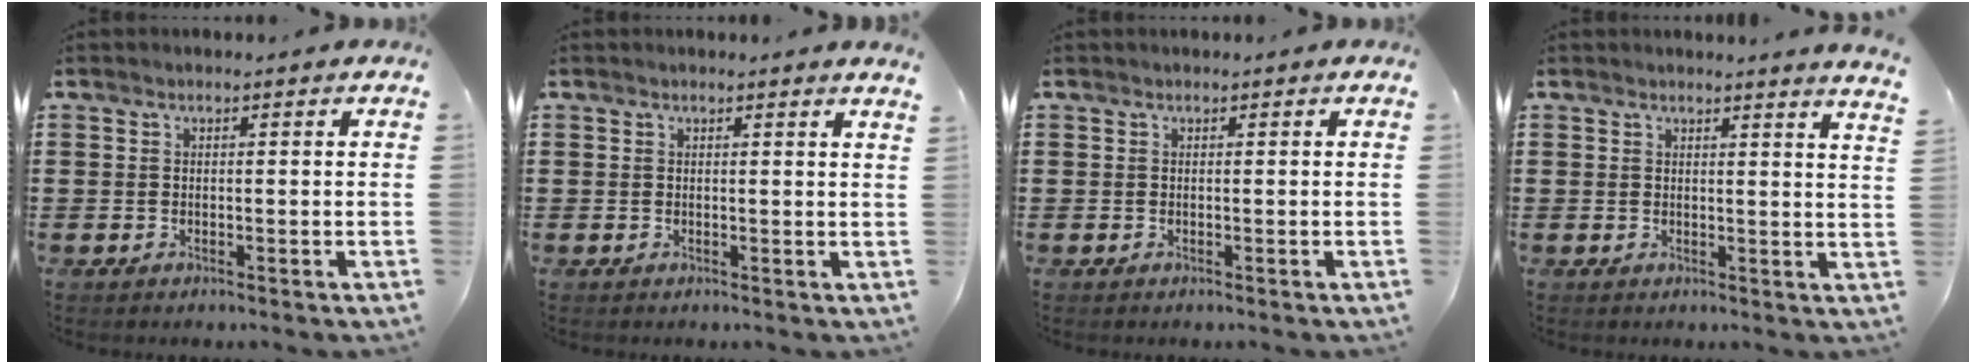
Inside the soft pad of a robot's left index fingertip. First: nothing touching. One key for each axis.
{"total": 0.8, "fx": 0.6, "fy": -0.3, "fz": 0.4, "tx": -0.009, "ty": -0.005, "tz": 0.013}
{"total": 0.0}
{"total": 2.3, "fx": 2.1, "fy": -0.8, "fz": 0.6, "tx": -0.017, "ty": -0.012, "tz": 0.039}